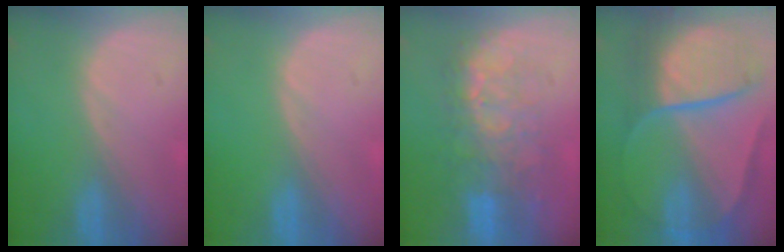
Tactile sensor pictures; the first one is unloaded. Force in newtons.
{"total": 0.0}
{"total": 9.9, "press": 8.5, "slide": 5.1}
{"total": 10.7, "press": 10.7, "slide": 1.1}